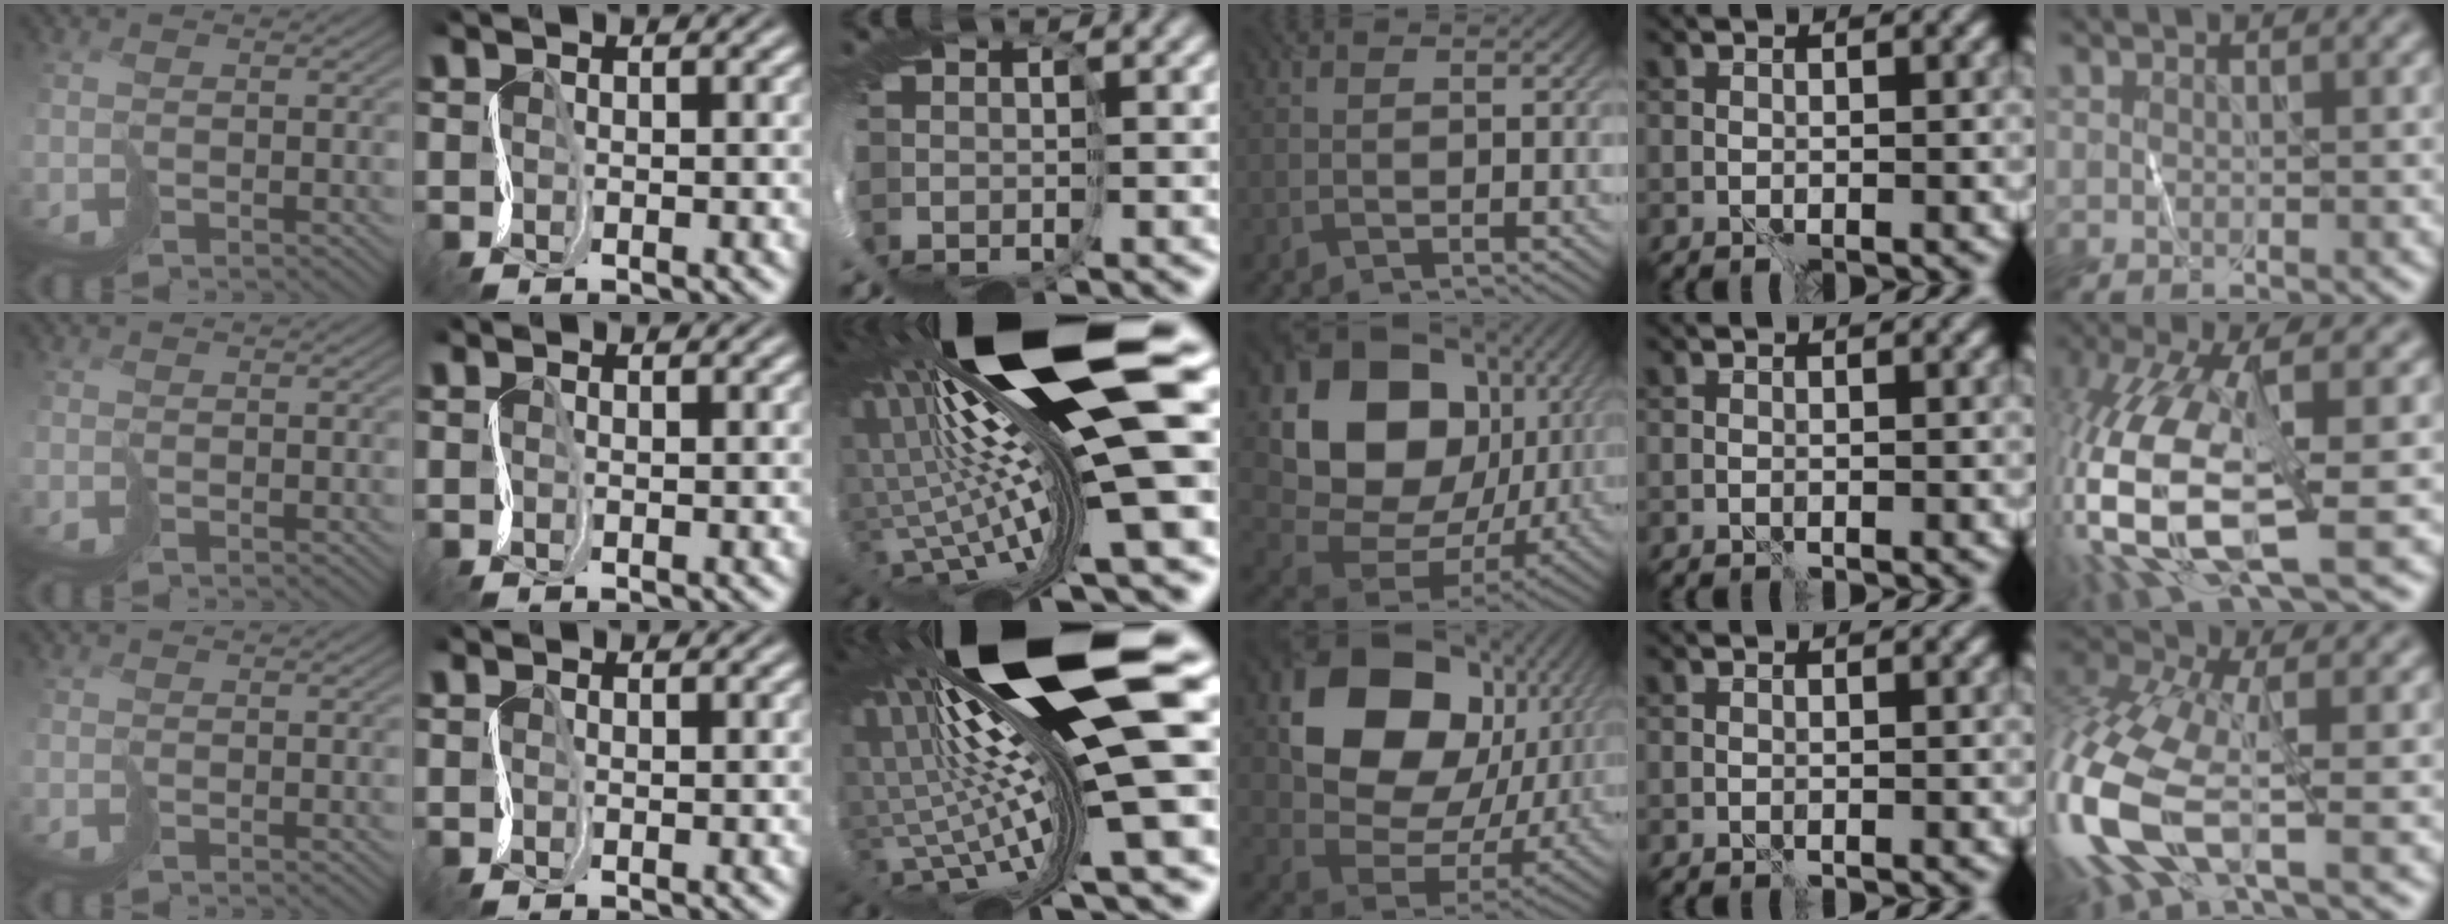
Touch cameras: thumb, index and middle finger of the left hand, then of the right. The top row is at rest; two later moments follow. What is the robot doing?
{"motion": "cut", "object": "tissue"}